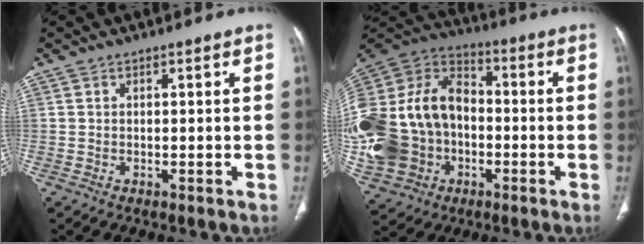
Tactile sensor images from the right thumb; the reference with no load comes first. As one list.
[{"total": 28.7, "force": [-4.5, 22.4, 17.4], "torque": [-0.407, 0.055, -0.073]}]